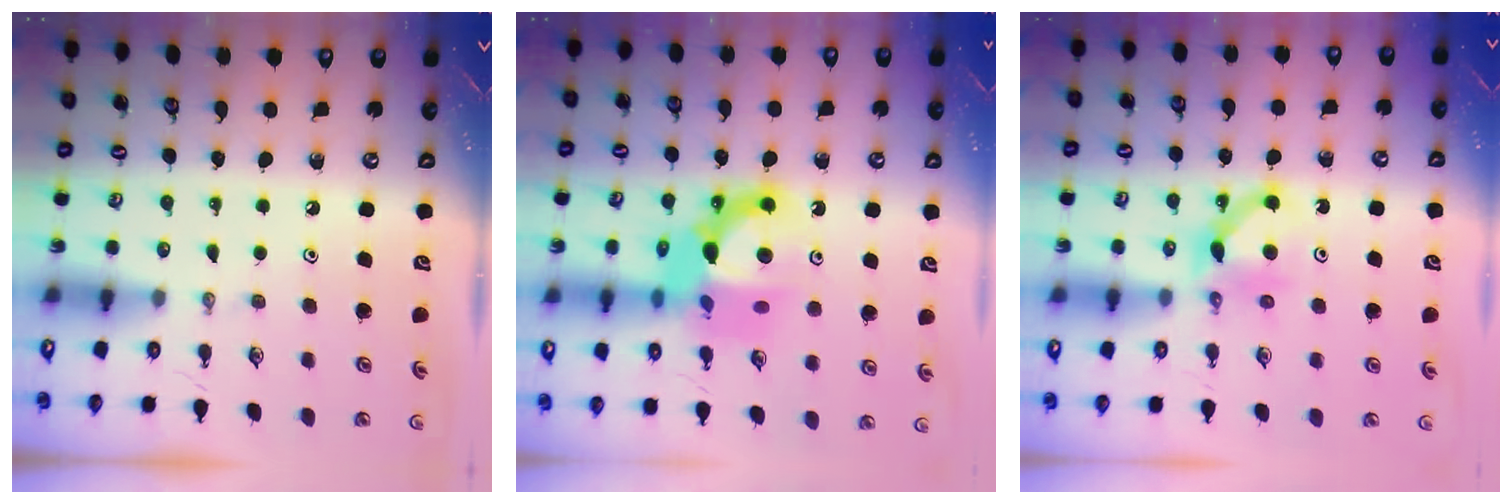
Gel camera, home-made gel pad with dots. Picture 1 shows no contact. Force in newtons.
{"total": 14.1, "press": 14.1, "slide": 1.3}
{"total": 7.0, "press": 7.0, "slide": 0.7}